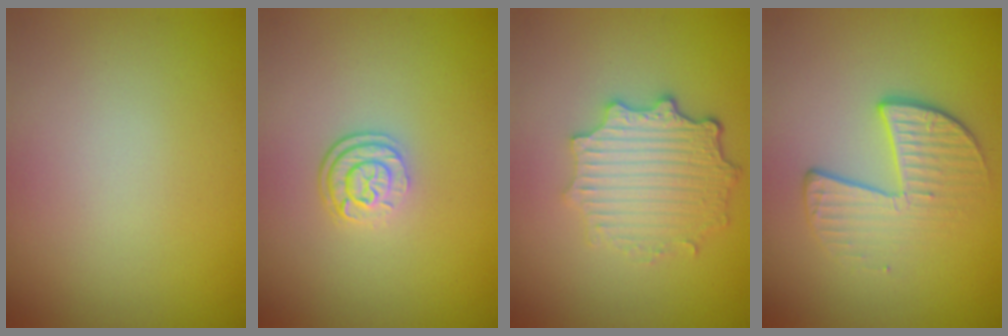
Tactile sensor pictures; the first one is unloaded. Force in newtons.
{"total": 2.5, "press": 1.9, "slide": 1.6}
{"total": 4.6, "press": 3.6, "slide": 2.8}
{"total": 3.9, "press": 2.7, "slide": 2.9}